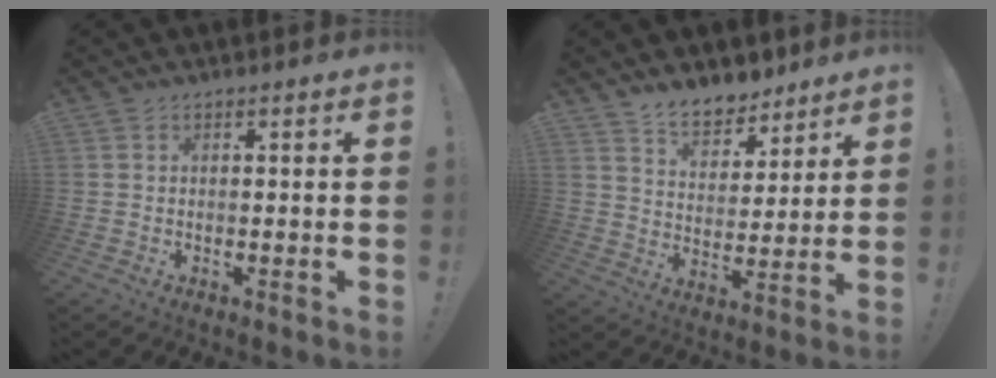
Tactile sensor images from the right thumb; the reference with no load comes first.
{"total": 9.3, "force": [7.8, 4.5, 2.5], "torque": [-0.044, -0.060, 0.151]}